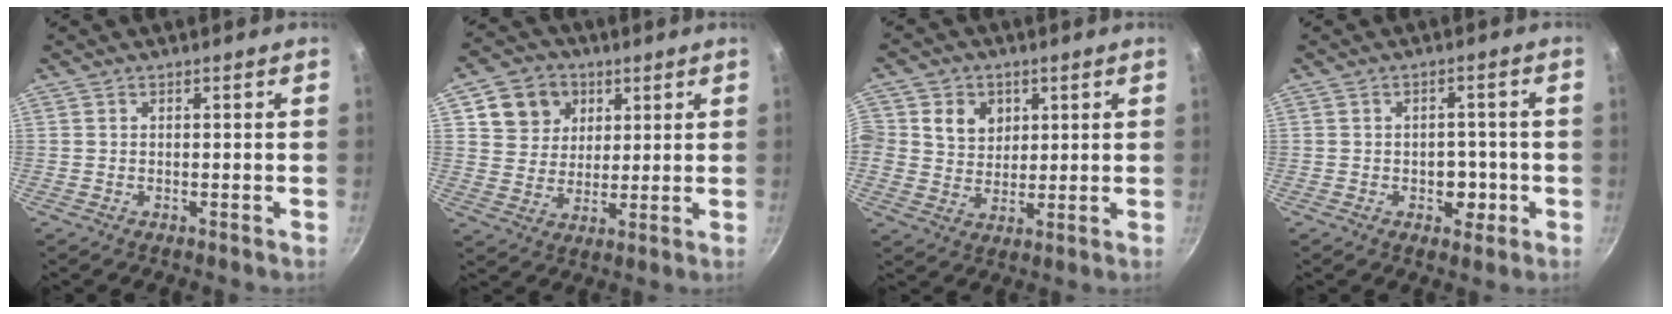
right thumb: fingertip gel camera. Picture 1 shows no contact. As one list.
[{"total": 9.9, "force": [4.0, 8.5, 3.3], "torque": [-0.022, -0.002, 0.065]}, {"total": 8.6, "force": [2.4, 7.6, 3.1], "torque": [-0.029, -0.008, 0.035]}, {"total": 4.7, "force": [-1.3, 3.5, 2.9], "torque": [-0.010, 0.008, -0.017]}]